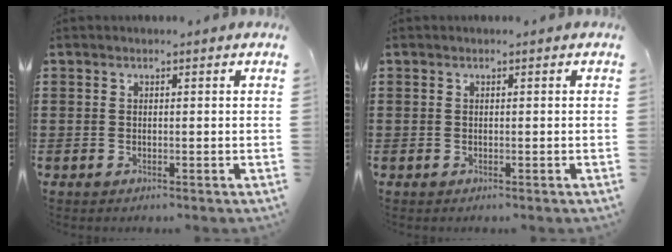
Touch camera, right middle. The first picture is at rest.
{"total": 0.0}